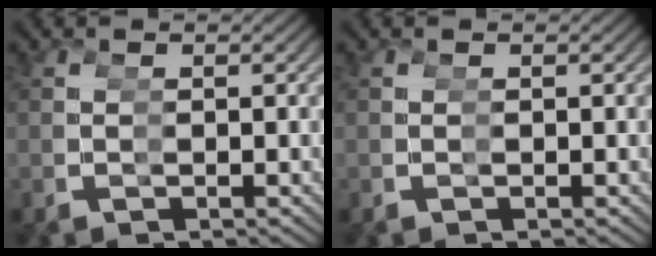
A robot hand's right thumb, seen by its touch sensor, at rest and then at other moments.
{"total": 0.0}